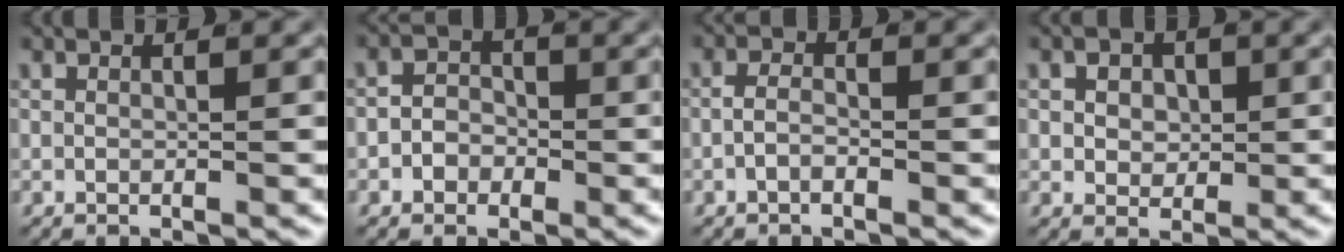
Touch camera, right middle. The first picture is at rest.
{"total": 2.4, "force": [-1.1, 2.0, 0.8], "torque": [0.000, -0.003, -0.024]}
{"total": 1.4, "force": [-0.8, 0.5, 1.0], "torque": [-0.015, -0.001, -0.016]}
{"total": 2.9, "force": [0.1, 2.5, 1.6], "torque": [-0.023, -0.015, 0.008]}